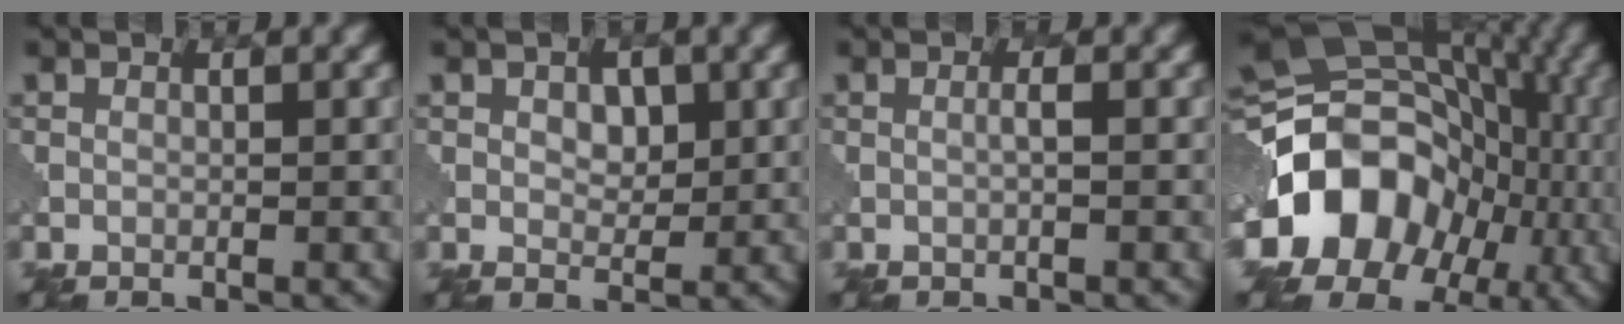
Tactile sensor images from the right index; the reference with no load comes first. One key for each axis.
{"total": 2.2, "fx": 0.7, "fy": 1.4, "fz": 1.5, "tx": -0.024, "ty": -0.002, "tz": 0.012}
{"total": 0.9, "fx": 0.0, "fy": 0.1, "fz": 0.9, "tx": -0.015, "ty": 0.004, "tz": -0.002}
{"total": 18.0, "fx": -5.2, "fy": 14.3, "fz": 9.6, "tx": -0.171, "ty": 0.003, "tz": -0.102}